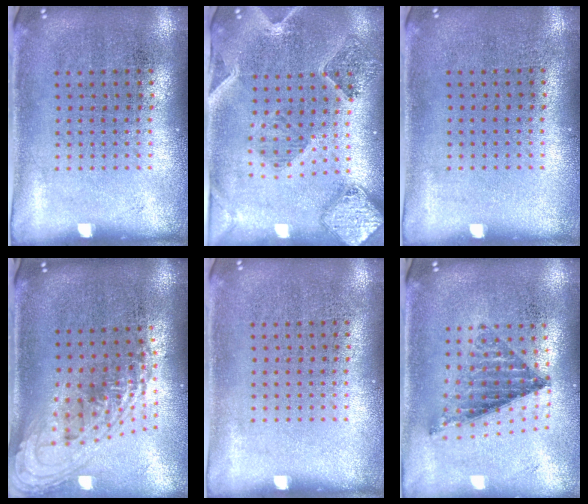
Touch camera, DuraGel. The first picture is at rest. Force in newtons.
{"total": 1.4, "press": 1.4, "slide": 0.4}
{"total": 0.0}
{"total": 2.2, "press": 1.6, "slide": 1.5}
{"total": 0.0}
{"total": 0.9, "press": 0.9, "slide": 0.0}